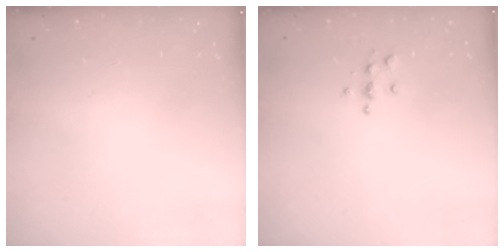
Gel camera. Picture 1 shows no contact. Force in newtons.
{"total": 3.9, "press": 3.9, "slide": 0.5}